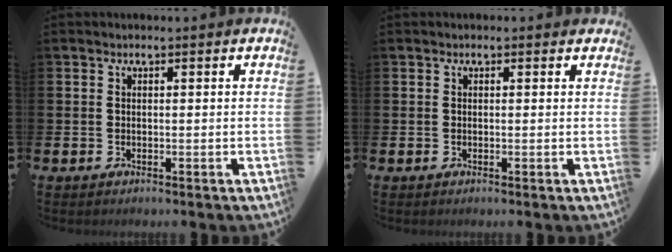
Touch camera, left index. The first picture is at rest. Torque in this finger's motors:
{"motor_torque": [0.48, -0.46, 0.04, 0.03]}